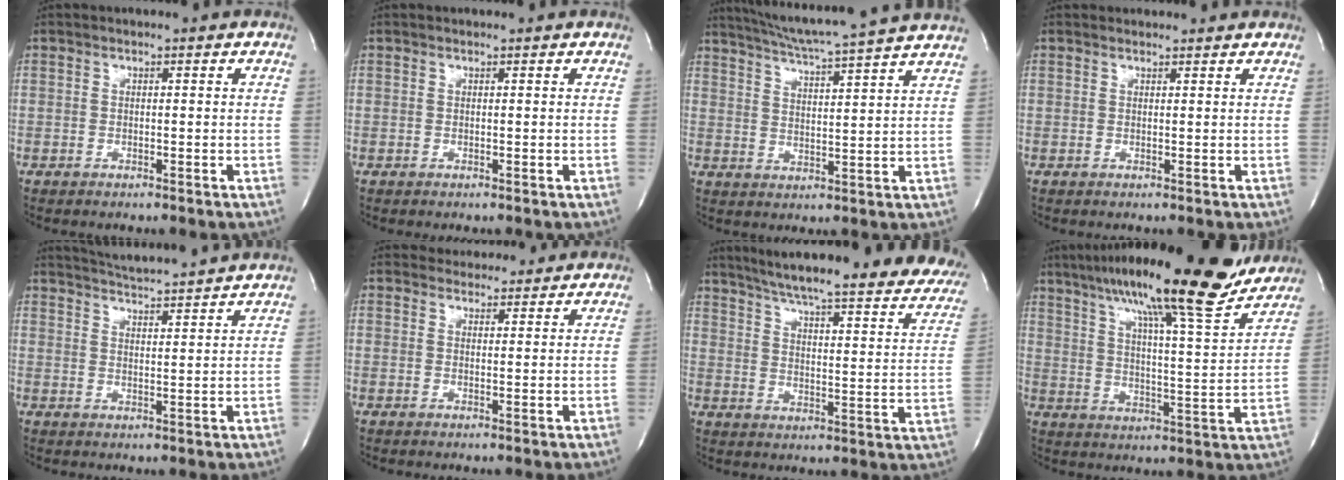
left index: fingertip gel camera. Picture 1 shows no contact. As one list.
[{"total": 0.0}, {"total": 16.7, "force": [15.0, -1.5, 7.1], "torque": [-0.130, -0.015, 0.205]}, {"total": 2.7, "force": [2.6, 0.7, 0.1], "torque": [-0.006, 0.012, 0.027]}, {"total": 11.0, "force": [10.4, -0.6, 3.5], "torque": [-0.068, 0.008, 0.145]}, {"total": 5.1, "force": [4.8, 1.8, 0.2], "torque": [0.000, 0.006, 0.056]}, {"total": 30.8, "force": [25.2, 4.5, 17.1], "torque": [-0.217, -0.055, 0.304]}, {"total": 23.7, "force": [18.8, 2.3, 14.3], "torque": [-0.235, 0.002, 0.266]}]